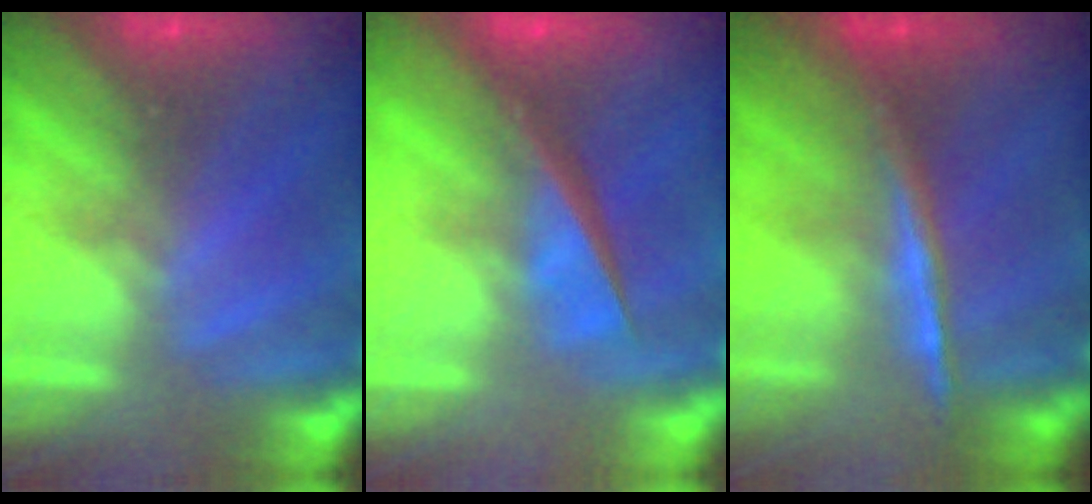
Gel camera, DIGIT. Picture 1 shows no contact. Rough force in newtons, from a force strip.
{"total": 4.6}
{"total": 1.5}